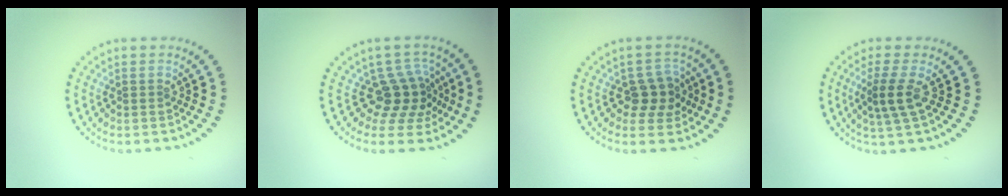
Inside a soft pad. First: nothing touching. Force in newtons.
{"total": 3.9, "press": 2.8, "slide": 2.6}
{"total": 3.0, "press": 2.8, "slide": 1.0}
{"total": 2.5, "press": 2.0, "slide": 1.5}